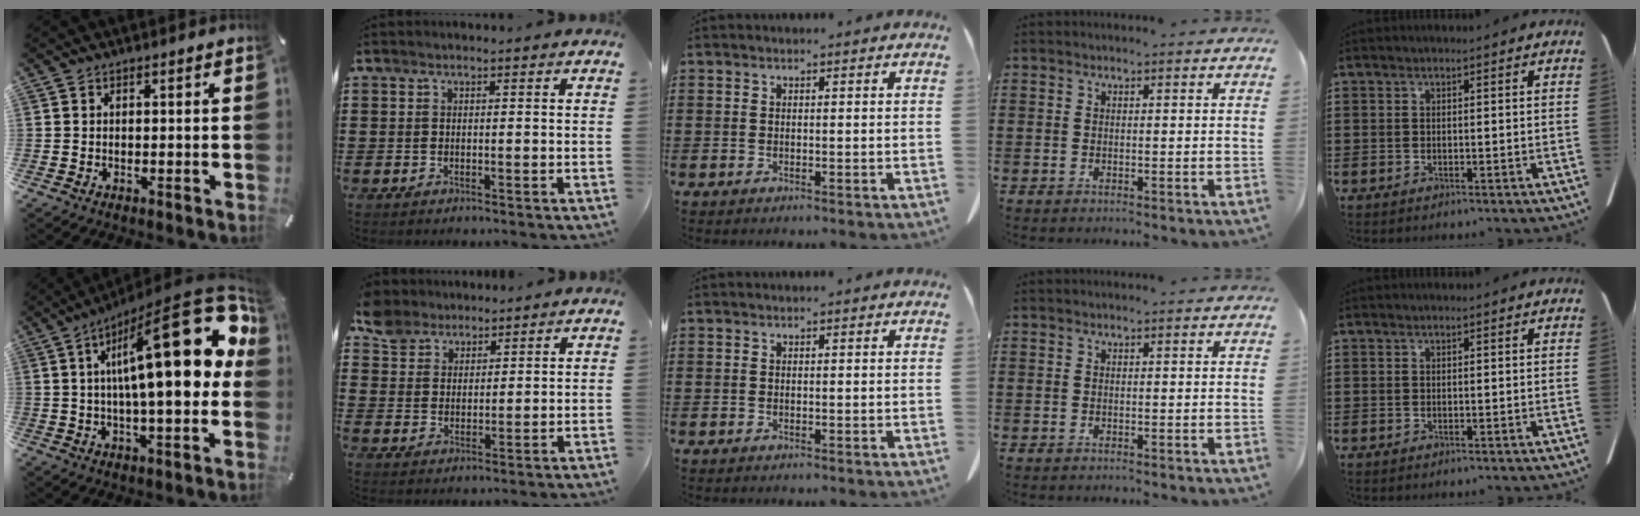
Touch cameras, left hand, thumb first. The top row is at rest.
{"thumb": {"total": 27.5, "force": [7.4, 8.2, 25.2], "torque": [-0.387, -0.063, 0.117]}, "index": {"total": 5.3, "force": [4.5, 2.7, 0.5], "torque": [-0.034, -0.002, 0.088]}}